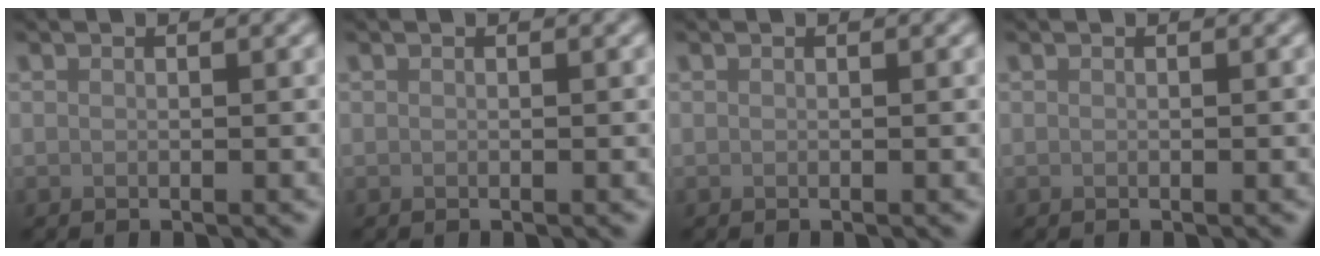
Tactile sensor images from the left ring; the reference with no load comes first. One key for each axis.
{"total": 0.0}
{"total": 0.0}
{"total": 0.0}